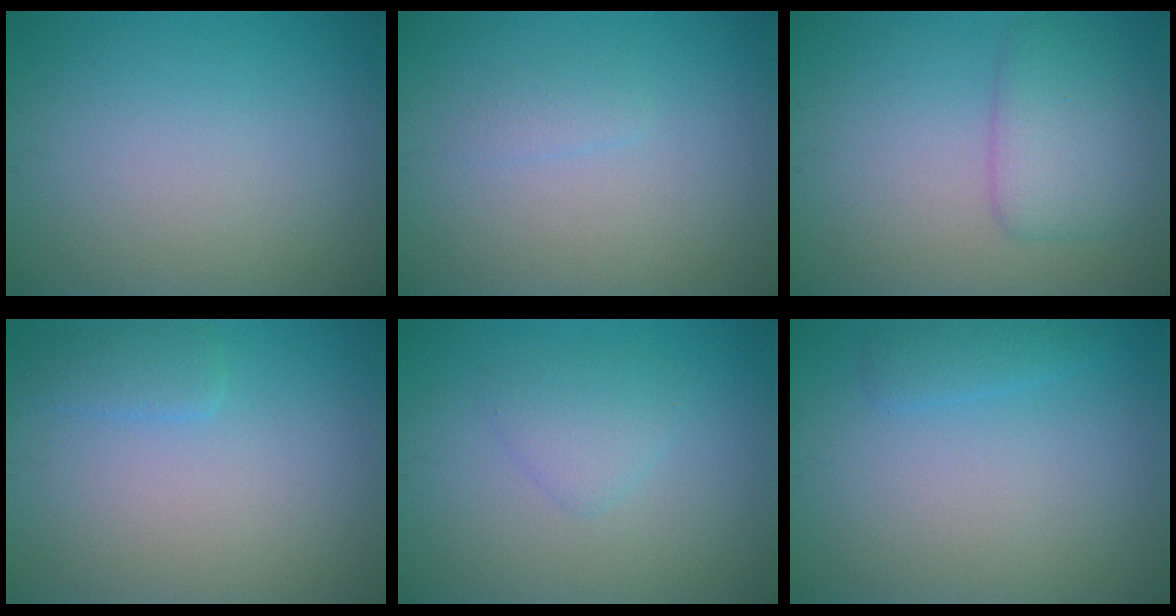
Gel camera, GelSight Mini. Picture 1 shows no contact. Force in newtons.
{"total": 0.8, "press": 0.8, "slide": 0.1}
{"total": 3.7, "press": 3.7, "slide": 0.1}
{"total": 1.6, "press": 1.5, "slide": 0.2}
{"total": 1.9, "press": 1.8, "slide": 0.1}
{"total": 1.4, "press": 1.4, "slide": 0.1}